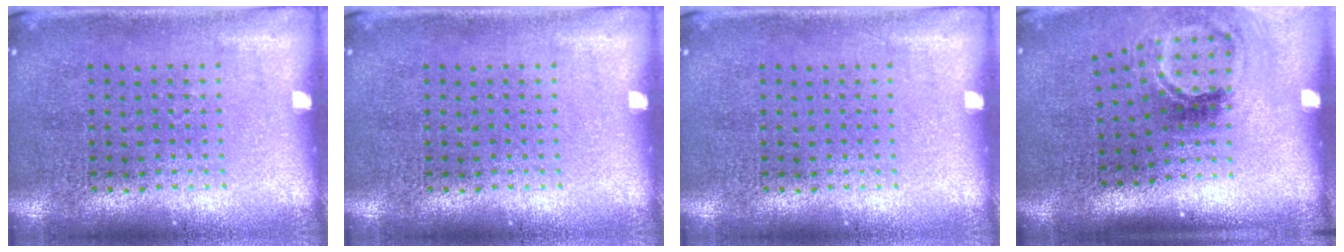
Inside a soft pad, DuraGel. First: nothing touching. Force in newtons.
{"total": 0.0}
{"total": 0.0}
{"total": 2.1, "press": 1.3, "slide": 1.6}